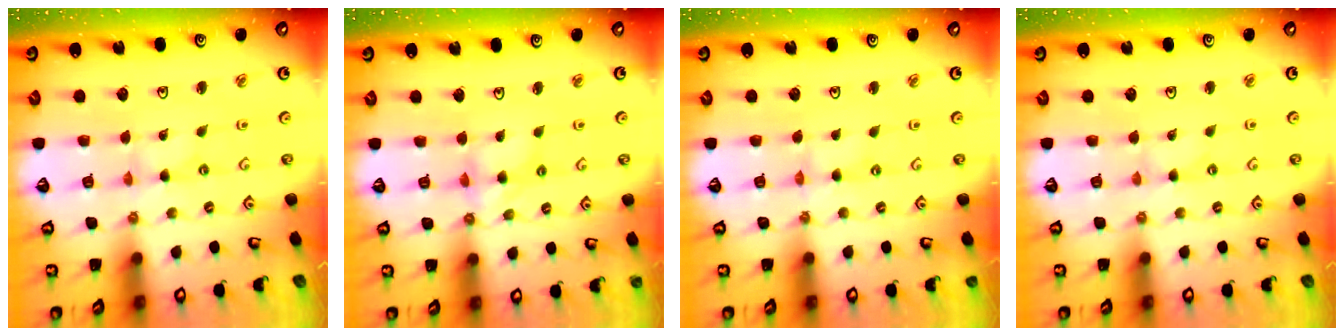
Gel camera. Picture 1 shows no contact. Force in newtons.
{"total": 6.0, "press": 6.0, "slide": 0.5}
{"total": 0.0}
{"total": 0.6, "press": 0.6, "slide": 0.2}